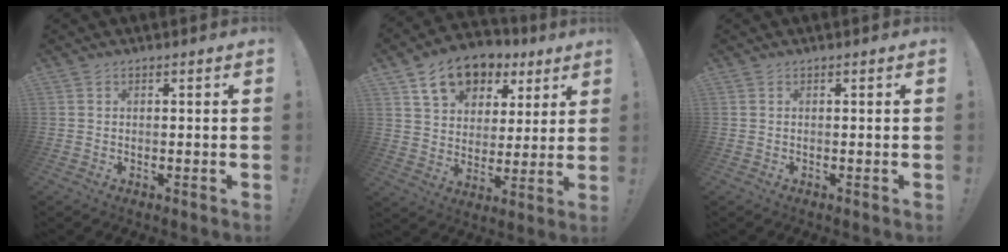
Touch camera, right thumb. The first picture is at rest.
{"total": 14.0, "force": [8.2, 9.6, 6.2], "torque": [-0.099, -0.035, 0.154]}
{"total": 0.0}